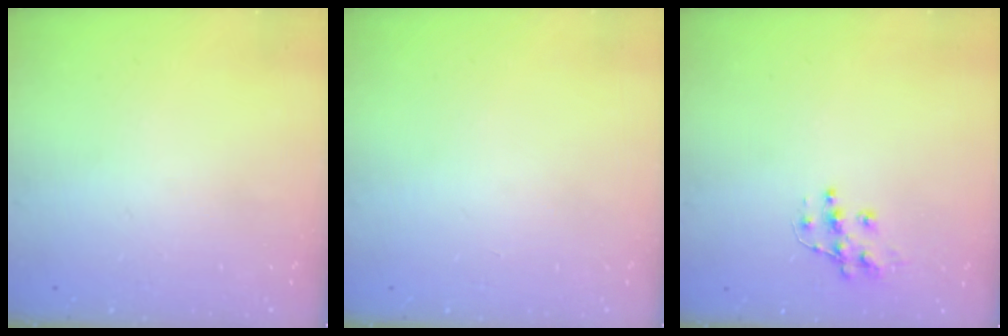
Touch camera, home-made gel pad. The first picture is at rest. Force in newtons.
{"total": 0.0}
{"total": 8.8, "press": 8.8, "slide": 0.6}